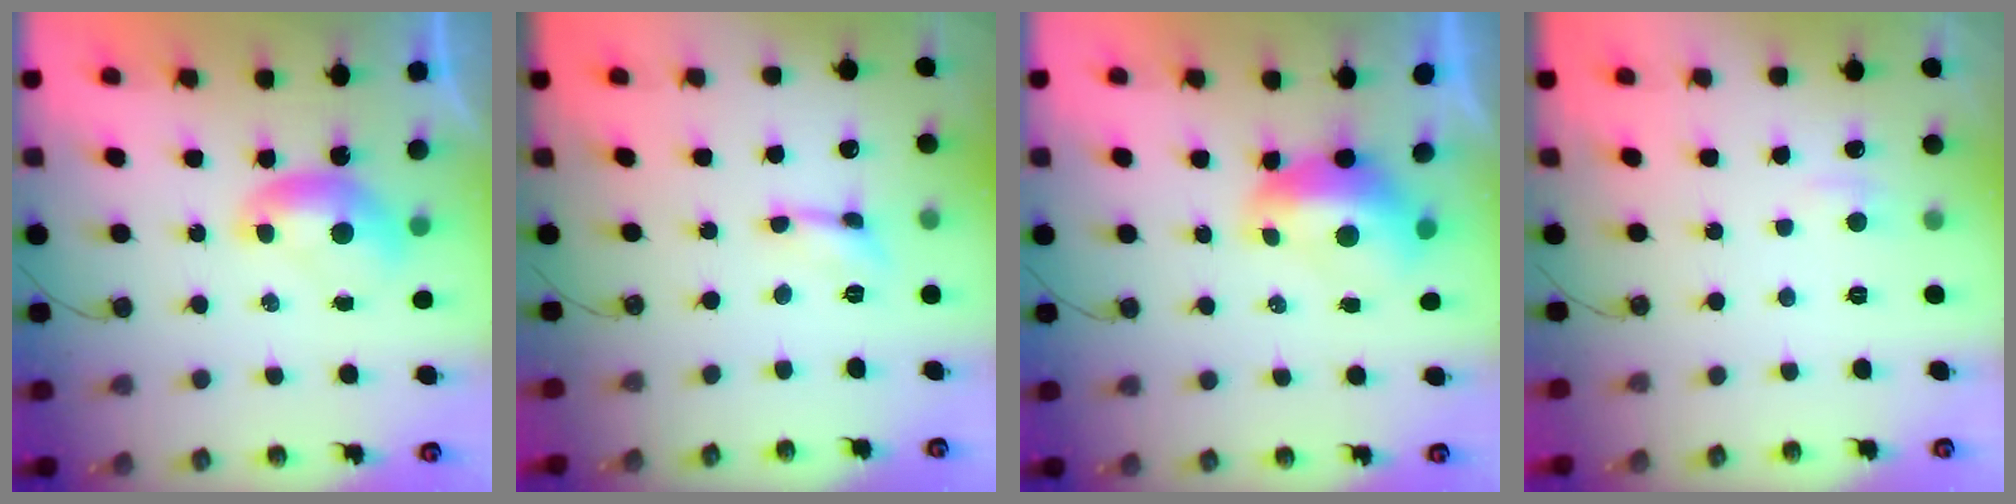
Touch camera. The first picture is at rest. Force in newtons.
{"total": 1.1, "press": 1.1, "slide": 0.3}
{"total": 2.4, "press": 2.3, "slide": 0.8}
{"total": 1.7, "press": 1.6, "slide": 0.5}